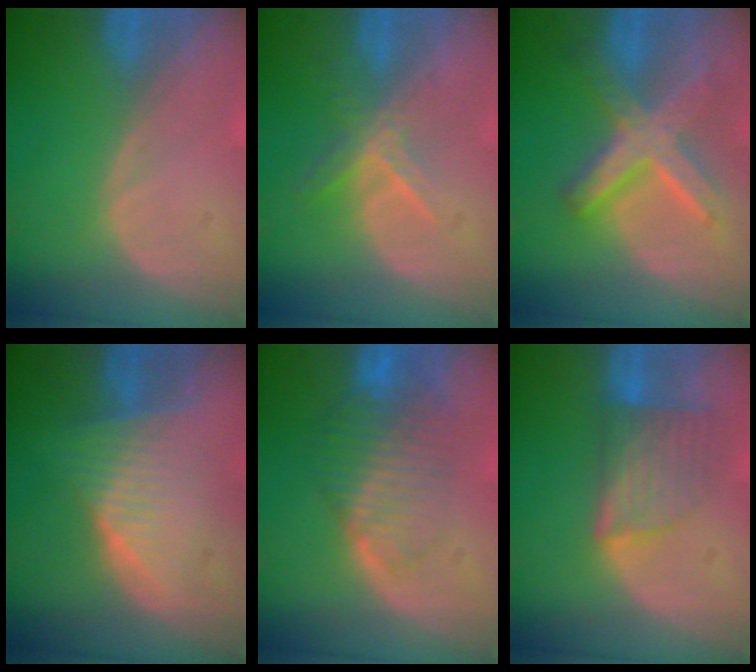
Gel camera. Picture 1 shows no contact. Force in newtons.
{"total": 5.5, "press": 4.8, "slide": 2.8}
{"total": 8.8, "press": 8.8, "slide": 0.7}
{"total": 6.9, "press": 6.3, "slide": 2.7}
{"total": 8.4, "press": 7.2, "slide": 4.3}
{"total": 7.2, "press": 6.3, "slide": 3.4}